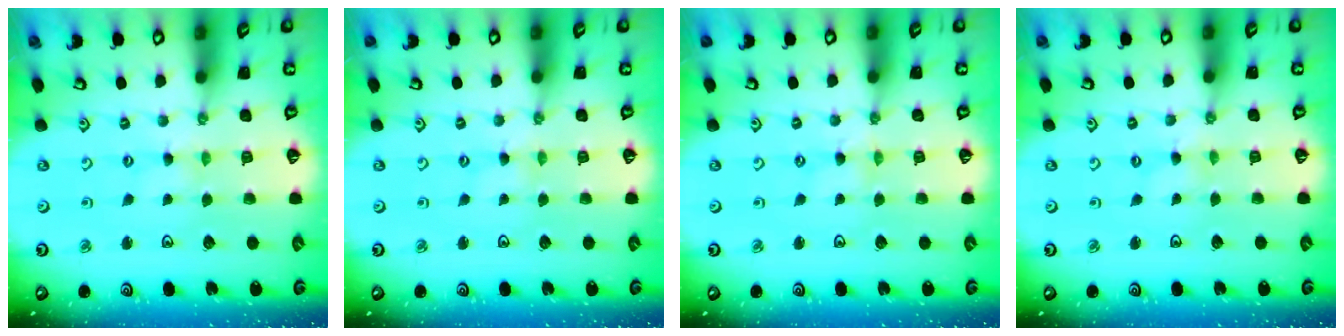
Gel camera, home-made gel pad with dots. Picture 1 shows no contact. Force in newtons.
{"total": 0.0}
{"total": 0.0}
{"total": 0.0}